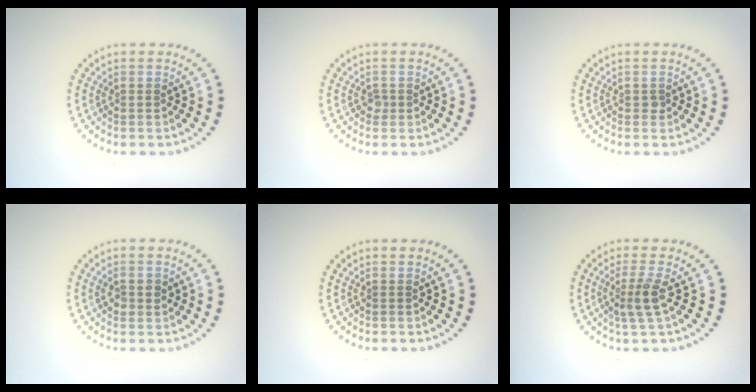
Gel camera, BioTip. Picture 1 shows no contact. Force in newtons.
{"total": 0.6, "press": 0.5, "slide": 0.4}
{"total": 0.5, "press": 0.4, "slide": 0.3}
{"total": 1.4, "press": 1.4, "slide": 0.2}
{"total": 0.0}
{"total": 2.4, "press": 1.8, "slide": 1.5}